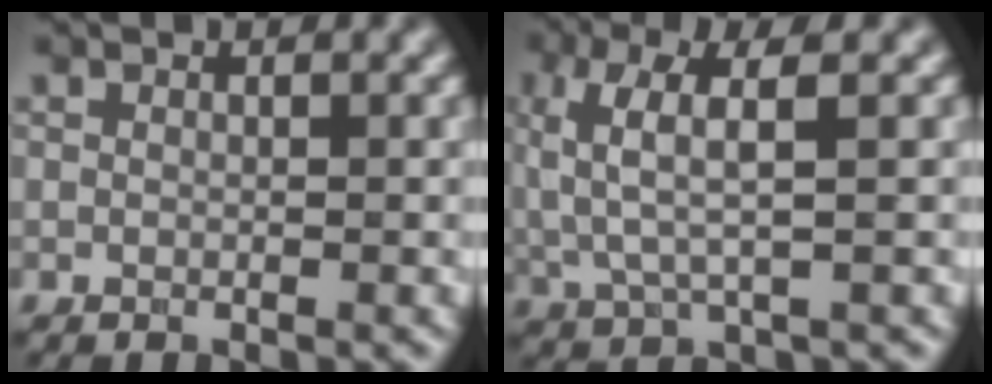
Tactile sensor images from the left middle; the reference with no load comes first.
{"total": 5.2, "force": [1.2, 1.6, 4.8], "torque": [-0.113, 0.003, 0.023]}